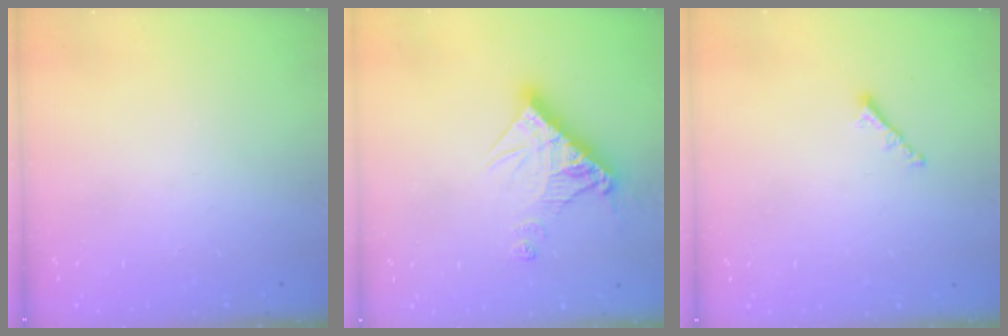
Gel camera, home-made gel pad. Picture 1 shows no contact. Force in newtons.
{"total": 13.9, "press": 13.8, "slide": 1.5}
{"total": 1.8, "press": 1.7, "slide": 0.5}